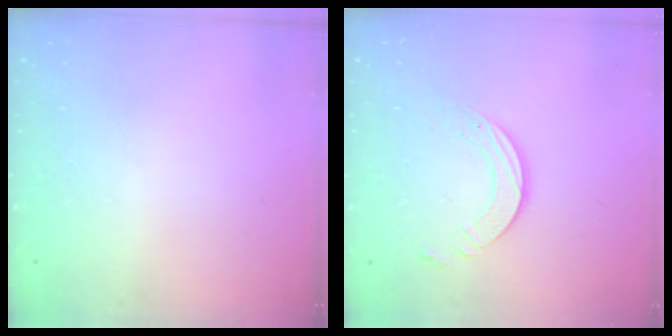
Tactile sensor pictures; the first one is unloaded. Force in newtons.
{"total": 6.9, "press": 6.9, "slide": 0.7}